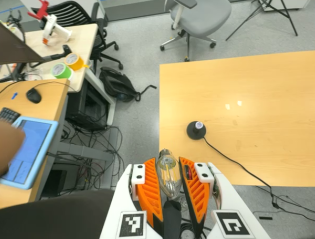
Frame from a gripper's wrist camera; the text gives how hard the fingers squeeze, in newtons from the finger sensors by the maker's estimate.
{"total": 13.0, "left": 14.0, "right": 12.1}